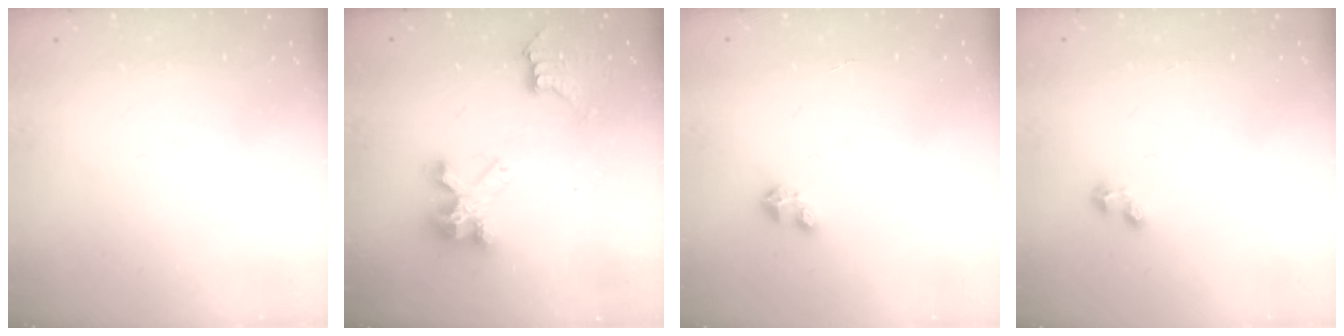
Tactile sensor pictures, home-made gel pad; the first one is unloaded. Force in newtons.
{"total": 6.4, "press": 6.4, "slide": 0.1}
{"total": 3.0, "press": 2.9, "slide": 0.2}
{"total": 1.7, "press": 1.6, "slide": 0.6}